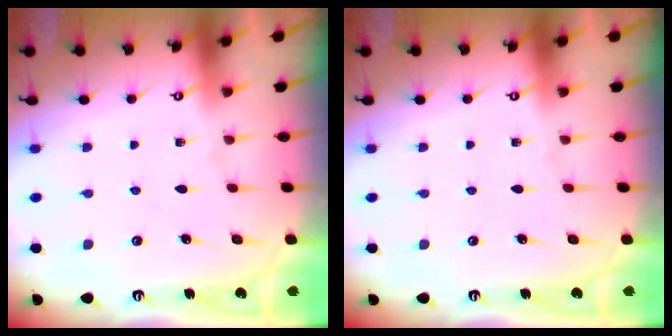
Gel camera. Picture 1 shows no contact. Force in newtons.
{"total": 0.0}